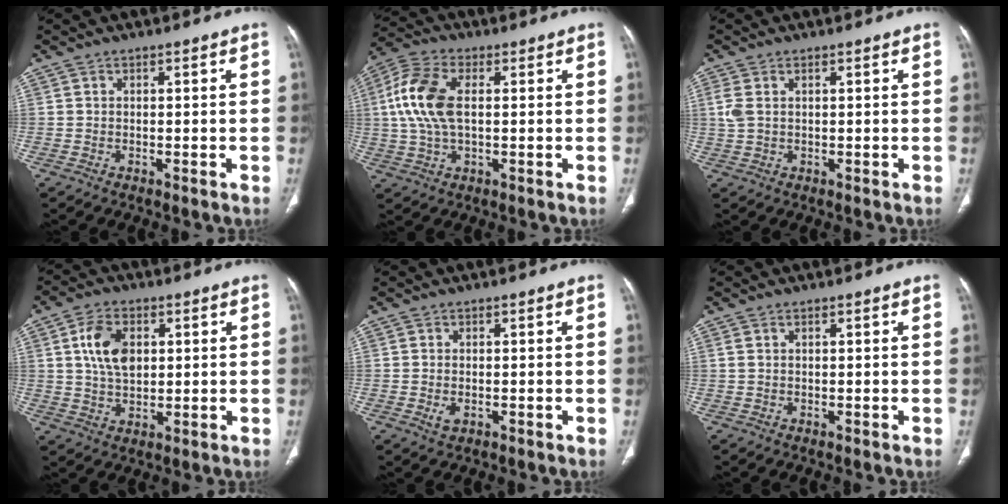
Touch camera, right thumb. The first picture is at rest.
{"total": 11.7, "force": [1.5, 6.3, 9.8], "torque": [-0.224, 0.015, 0.027]}
{"total": 3.2, "force": [0.9, 1.8, 2.5], "torque": [-0.079, 0.010, 0.024]}
{"total": 8.9, "force": [2.2, 5.6, 6.5], "torque": [-0.111, -0.005, 0.044]}
{"total": 1.8, "force": [-0.4, 1.1, 1.4], "torque": [-0.032, -0.003, -0.004]}
{"total": 1.0, "force": [0.5, 0.4, 0.8], "torque": [-0.024, 0.012, 0.016]}